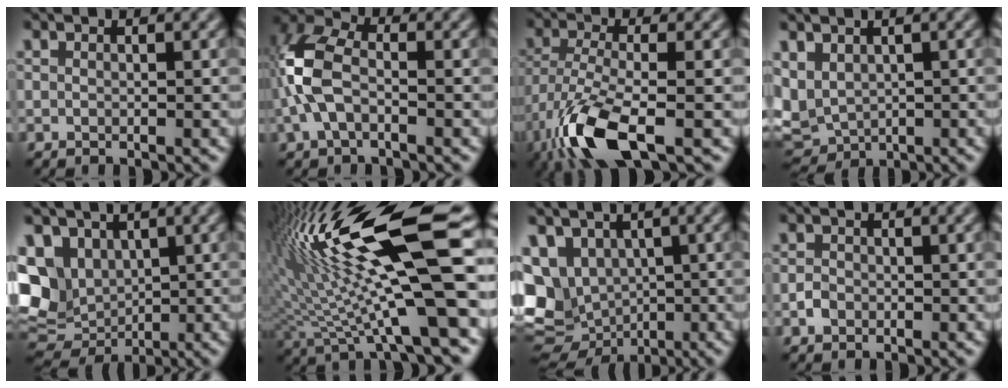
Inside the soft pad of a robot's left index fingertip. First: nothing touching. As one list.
[{"total": 5.6, "force": [-1.2, 3.0, 4.5], "torque": [-0.115, 0.015, -0.037]}, {"total": 8.4, "force": [-5.0, 2.6, 6.2], "torque": [-0.142, -0.017, -0.104]}, {"total": 4.0, "force": [0.0, 3.1, 2.5], "torque": [-0.058, -0.005, 0.002]}, {"total": 8.6, "force": [1.0, 6.9, 5.0], "torque": [-0.093, -0.003, 0.028]}, {"total": 16.1, "force": [4.2, 3.3, 15.2], "torque": [-0.269, 0.007, 0.076]}, {"total": 10.1, "force": [-1.6, 8.4, 5.4], "torque": [-0.113, -0.013, -0.012]}, {"total": 1.2, "force": [-0.8, 0.9, 0.3], "torque": [-0.005, -0.001, -0.017]}]